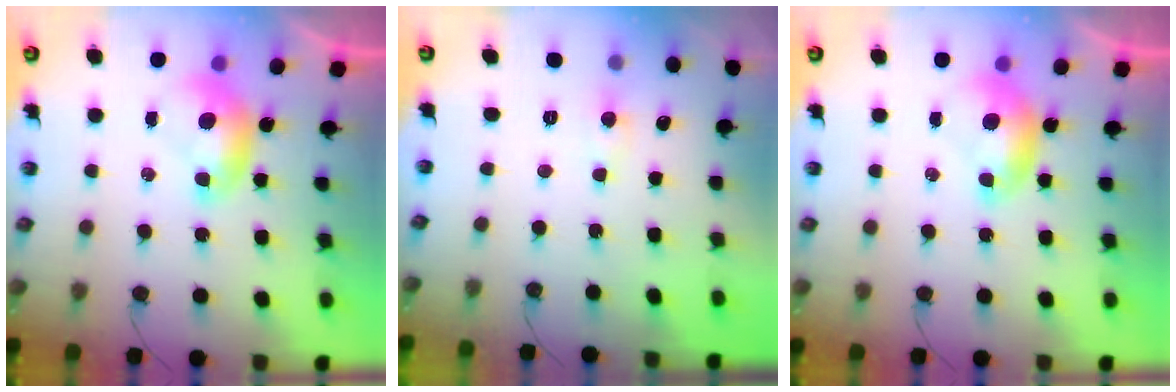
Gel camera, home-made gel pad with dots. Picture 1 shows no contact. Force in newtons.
{"total": 1.0, "press": 0.8, "slide": 0.6}
{"total": 0.0}